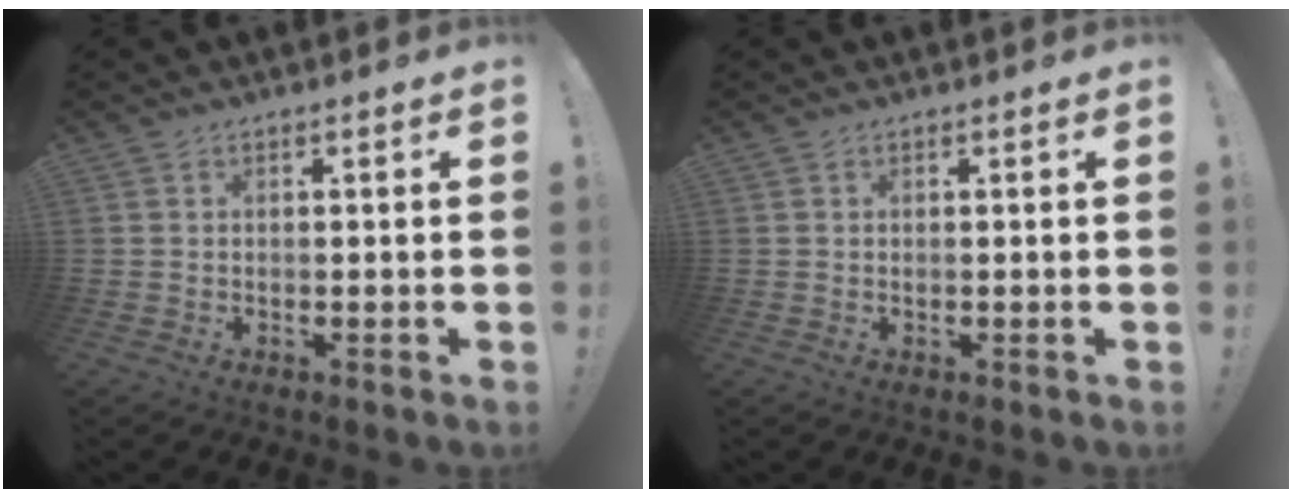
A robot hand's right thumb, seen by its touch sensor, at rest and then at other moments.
{"total": 0.0}